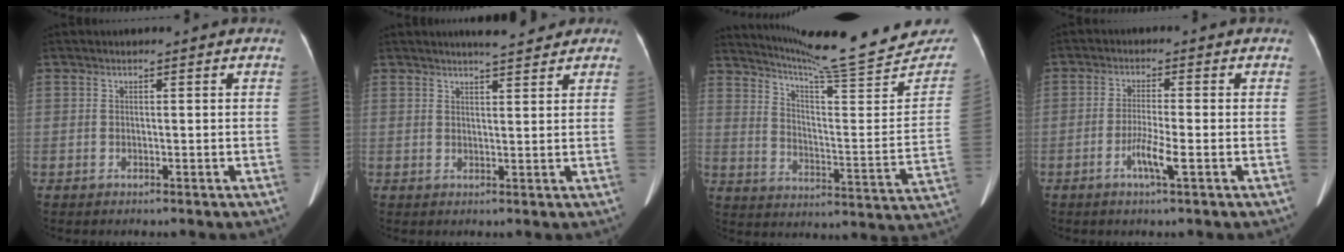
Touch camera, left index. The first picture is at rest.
{"total": 5.5, "force": [4.8, 1.3, 2.4], "torque": [-0.032, 0.010, 0.062]}
{"total": 23.5, "force": [21.8, 0.9, 8.8], "torque": [-0.136, -0.086, 0.292]}
{"total": 4.1, "force": [-1.7, -0.1, 3.7], "torque": [-0.075, -0.007, -0.033]}